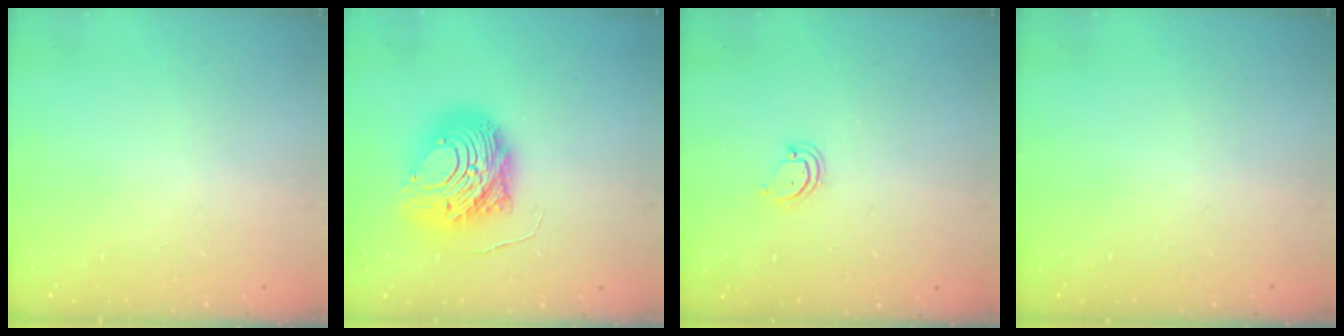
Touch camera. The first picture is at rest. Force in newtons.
{"total": 14.1, "press": 14.0, "slide": 1.3}
{"total": 3.7, "press": 3.7, "slide": 0.3}
{"total": 0.0}